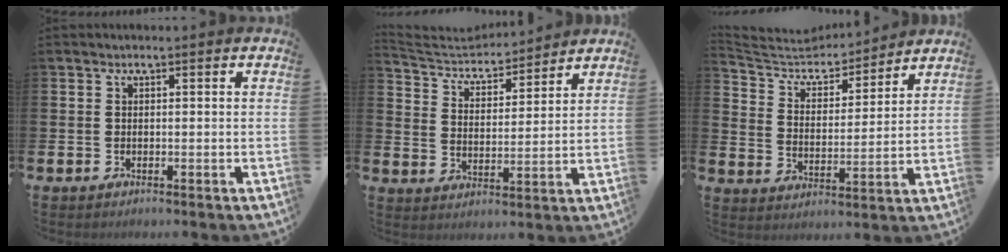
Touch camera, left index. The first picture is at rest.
{"total": 4.9, "force": [4.7, 1.2, 0.7], "torque": [-0.040, -0.038, 0.078]}
{"total": 6.8, "force": [6.4, 1.7, 1.2], "torque": [-0.061, -0.053, 0.108]}